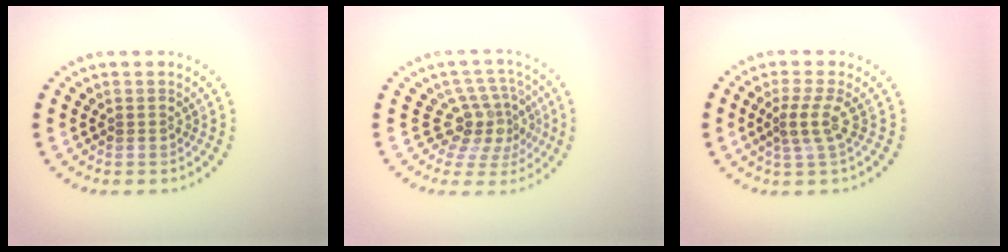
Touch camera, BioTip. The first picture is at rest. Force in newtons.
{"total": 4.0, "press": 2.9, "slide": 2.8}
{"total": 2.4, "press": 1.9, "slide": 1.6}